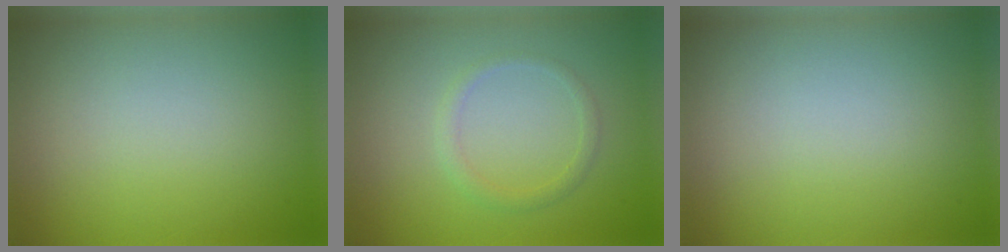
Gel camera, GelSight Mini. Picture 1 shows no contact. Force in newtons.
{"total": 1.3, "press": 1.3, "slide": 0.1}
{"total": 0.0}